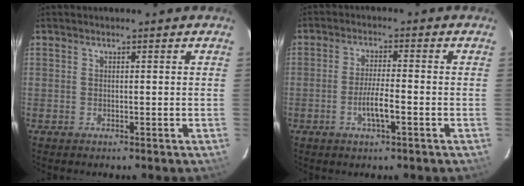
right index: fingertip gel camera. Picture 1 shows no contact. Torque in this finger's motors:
{"motor_torque": [0.38, -0.26, 0.20, 0.06]}